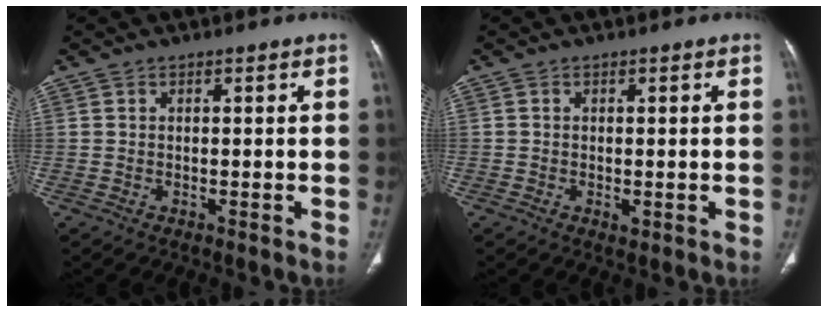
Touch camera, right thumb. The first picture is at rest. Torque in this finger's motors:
{"motor_torque": [3.65, 1.32, 1.32, -1.45, 0.29]}